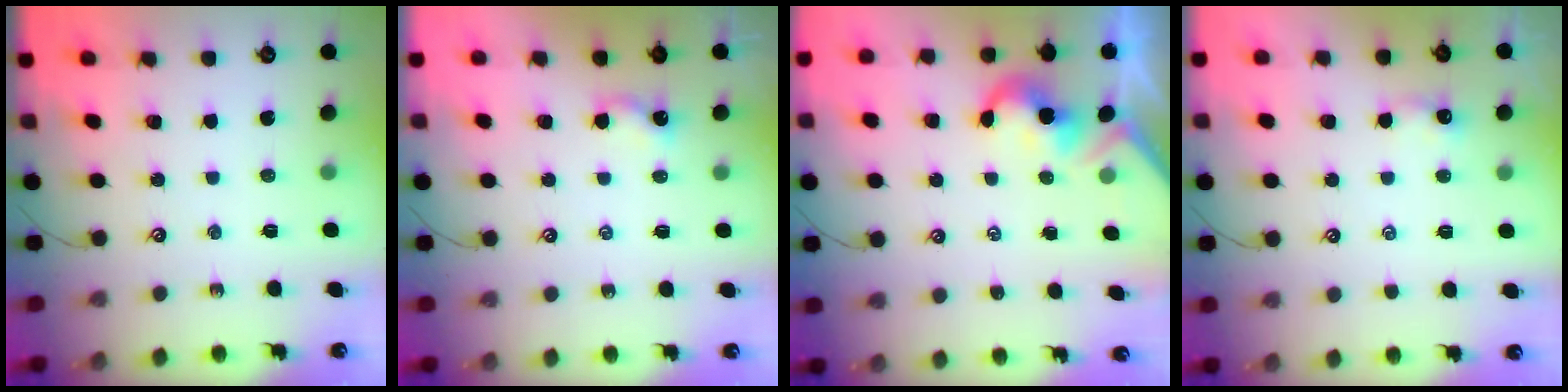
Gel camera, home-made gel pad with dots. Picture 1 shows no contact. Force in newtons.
{"total": 1.7, "press": 1.6, "slide": 0.3}
{"total": 2.1, "press": 2.0, "slide": 0.5}
{"total": 0.8, "press": 0.6, "slide": 0.5}